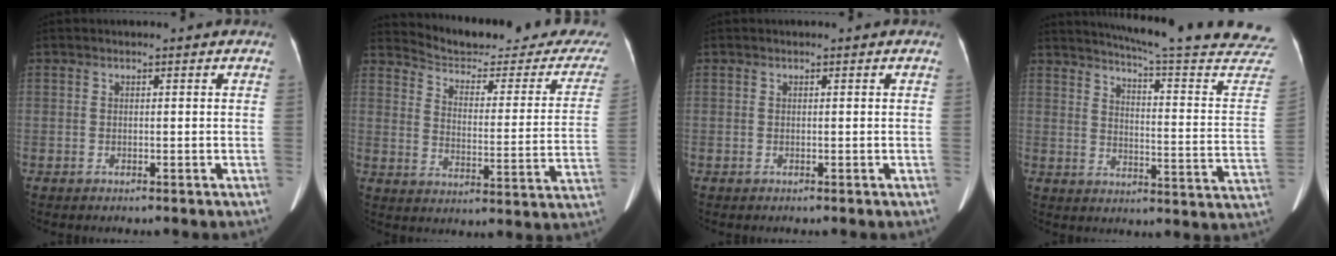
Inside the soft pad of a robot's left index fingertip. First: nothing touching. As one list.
[{"total": 23.6, "force": [22.7, 3.1, 5.6], "torque": [-0.068, -0.094, 0.272]}, {"total": 0.0}, {"total": 27.8, "force": [25.7, 0.3, 10.5], "torque": [-0.151, -0.125, 0.300]}]